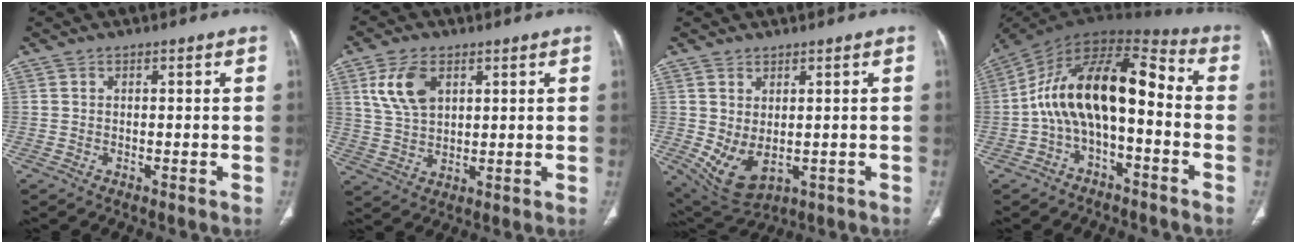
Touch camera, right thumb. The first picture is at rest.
{"total": 8.8, "force": [3.6, 5.3, 6.1], "torque": [-0.111, -0.009, 0.075]}
{"total": 7.6, "force": [-0.6, 4.6, 6.1], "torque": [-0.104, -0.005, 0.018]}
{"total": 17.2, "force": [-2.2, 8.7, 14.7], "torque": [-0.236, 0.080, -0.045]}